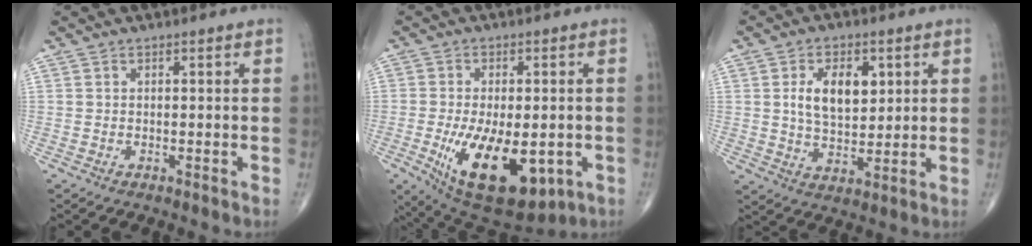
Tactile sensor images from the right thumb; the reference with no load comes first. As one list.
[{"total": 18.1, "force": [-5.2, 8.7, 15.0], "torque": [-0.248, -0.015, -0.058]}, {"total": 9.7, "force": [2.5, 5.8, 7.4], "torque": [-0.100, -0.011, 0.048]}]